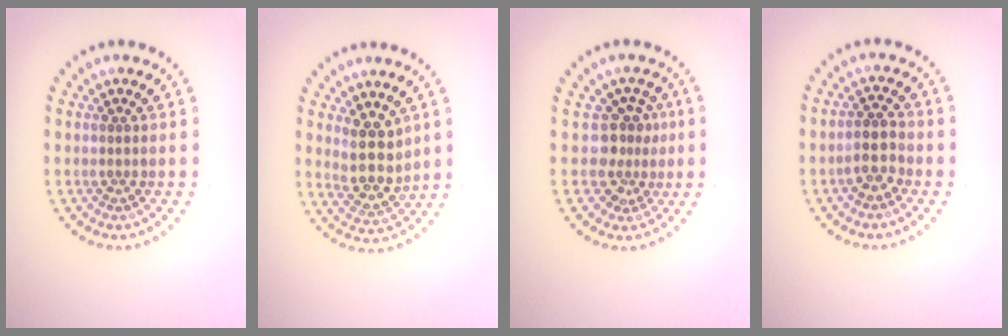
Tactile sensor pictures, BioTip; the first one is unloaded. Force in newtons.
{"total": 3.7, "press": 3.3, "slide": 1.7}
{"total": 2.8, "press": 2.1, "slide": 1.9}
{"total": 2.2, "press": 2.0, "slide": 1.0}